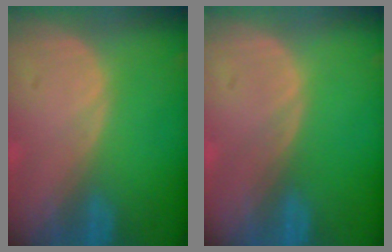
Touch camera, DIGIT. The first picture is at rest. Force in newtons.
{"total": 0.0}